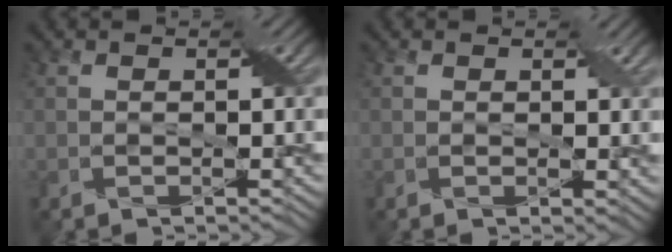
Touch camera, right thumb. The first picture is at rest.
{"total": 1.4, "force": [0.5, 0.7, 1.1], "torque": [-0.017, -0.003, 0.012]}